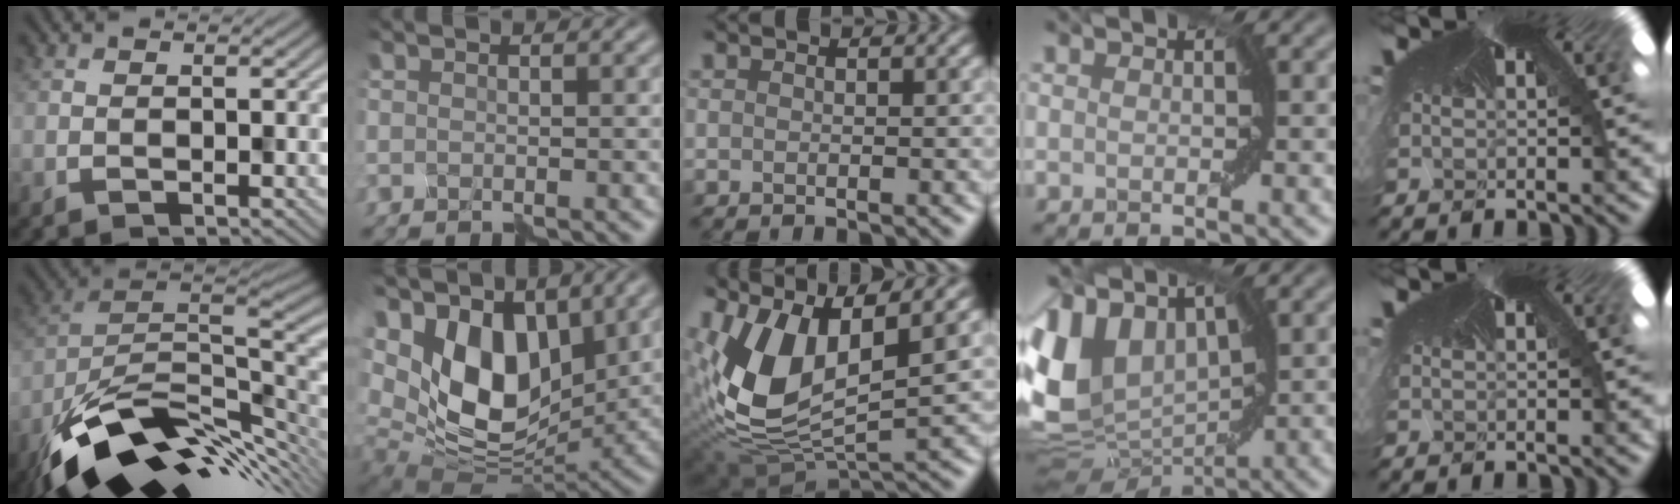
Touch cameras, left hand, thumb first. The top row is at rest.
{"thumb": {"total": 14.5, "force": [-7.4, 6.7, 10.5], "torque": [-0.199, -0.026, -0.125]}, "index": {"total": 10.4, "force": [3.4, 6.3, 7.5], "torque": [-0.146, -0.004, 0.062]}, "middle": {"total": 8.7, "force": [3.0, 4.2, 7.1], "torque": [-0.178, -0.004, 0.053]}, "ring": {"total": 8.4, "force": [2.2, 6.0, 5.5], "torque": [-0.159, 0.001, 0.053]}}